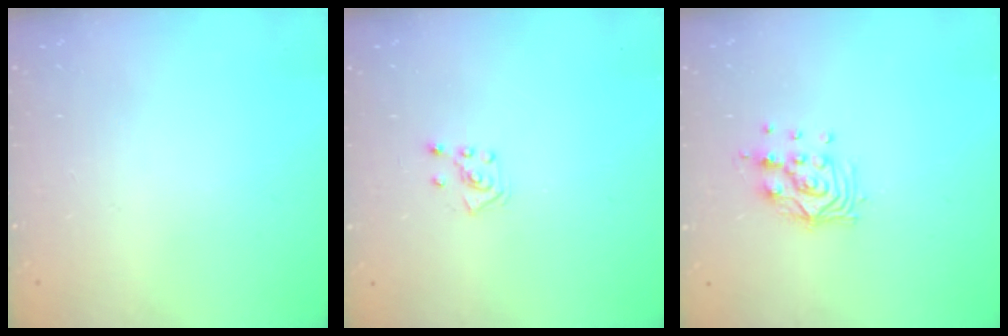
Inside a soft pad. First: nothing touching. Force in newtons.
{"total": 3.8, "press": 3.8, "slide": 0.4}
{"total": 10.7, "press": 10.7, "slide": 0.7}